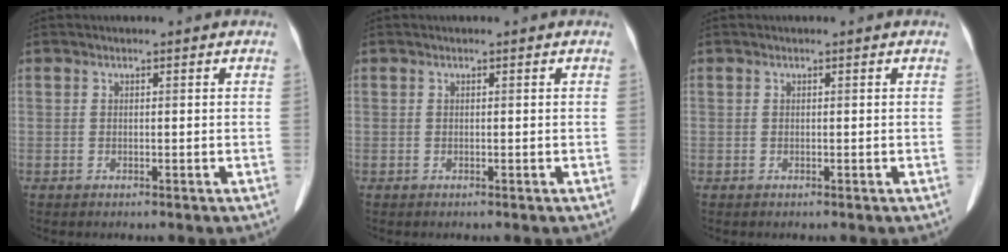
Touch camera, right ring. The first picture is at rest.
{"total": 0.0}
{"total": 0.0}